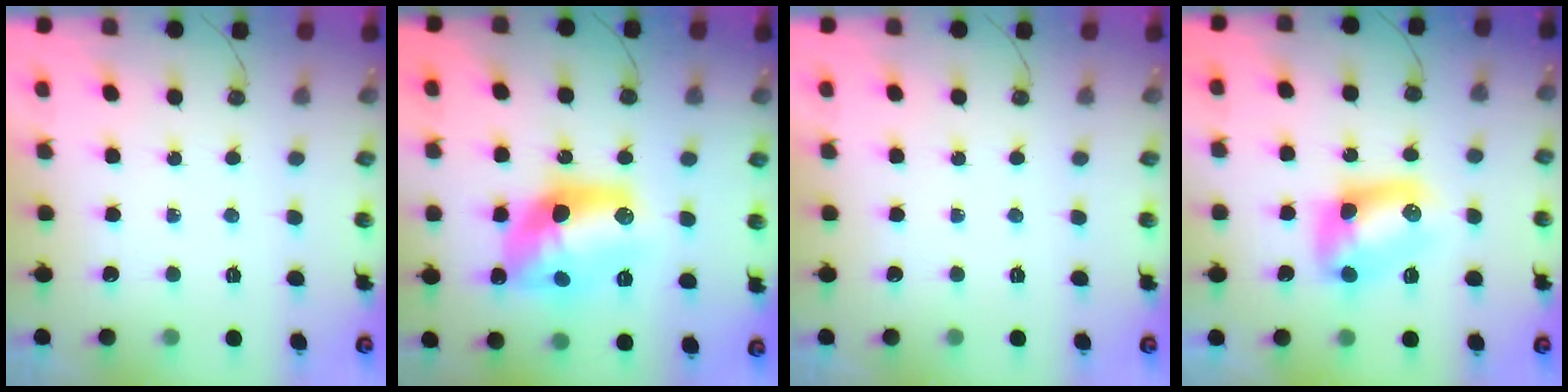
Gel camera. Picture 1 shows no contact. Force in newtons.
{"total": 15.1, "press": 15.1, "slide": 0.8}
{"total": 0.0}
{"total": 9.6, "press": 9.5, "slide": 1.2}